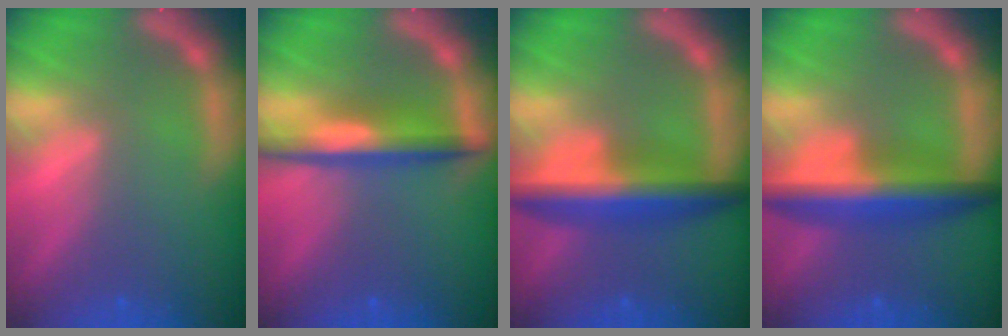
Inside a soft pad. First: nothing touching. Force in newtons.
{"total": 5.0}
{"total": 7.1}
{"total": 7.1}